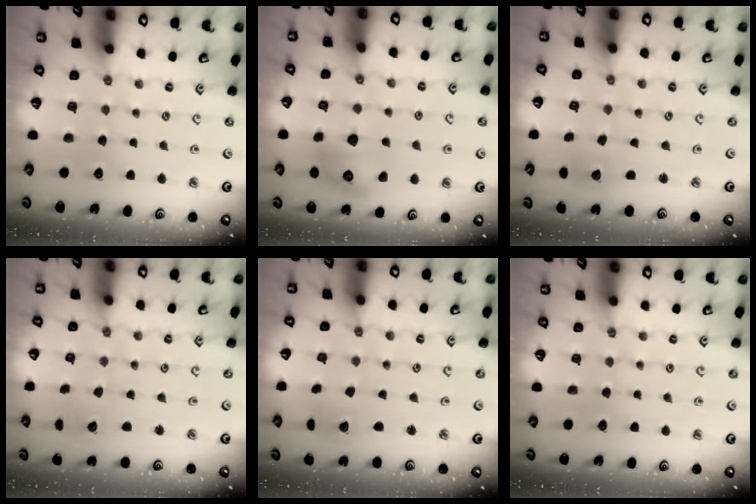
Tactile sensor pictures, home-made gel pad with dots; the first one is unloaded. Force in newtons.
{"total": 10.7, "press": 10.7, "slide": 0.7}
{"total": 2.0, "press": 2.0, "slide": 0.1}
{"total": 1.2, "press": 1.2, "slide": 0.1}
{"total": 1.7, "press": 1.7, "slide": 0.1}
{"total": 0.0}